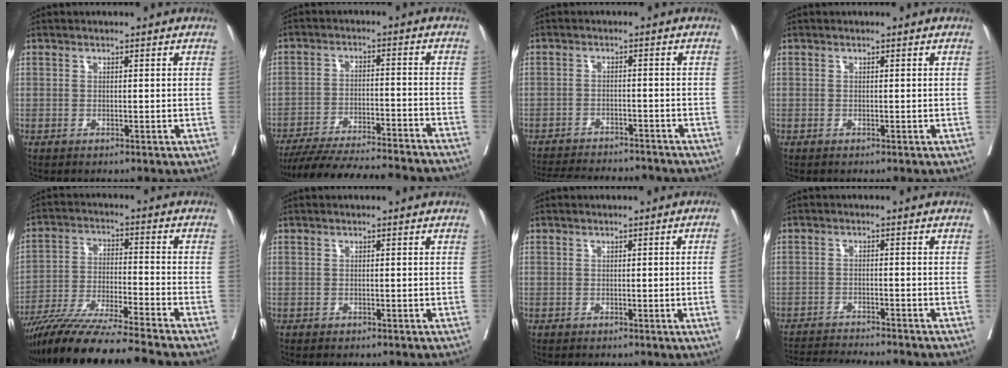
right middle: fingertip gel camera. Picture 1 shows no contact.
{"total": 22.3, "force": [-20.3, 1.6, 9.1], "torque": [-0.132, -0.033, -0.288]}
{"total": 14.0, "force": [-13.1, 2.4, 4.2], "torque": [-0.089, -0.006, -0.180]}
{"total": 0.0}
{"total": 15.3, "force": [-13.3, -1.6, 7.4], "torque": [-0.131, -0.033, -0.231]}
{"total": 0.6, "force": [-0.5, 0.2, 0.2], "torque": [-0.011, -0.002, -0.010]}
{"total": 2.5, "force": [-0.4, -1.0, 2.3], "torque": [-0.027, -0.004, -0.003]}
{"total": 10.9, "force": [-10.3, -0.1, 3.4], "torque": [-0.051, -0.013, -0.154]}